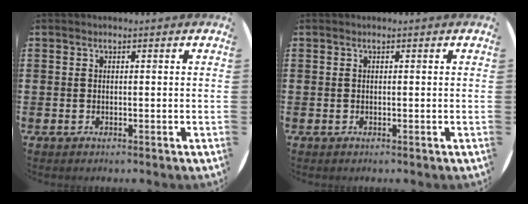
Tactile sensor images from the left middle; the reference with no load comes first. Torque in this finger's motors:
{"motor_torque": [-0.42, 0.01, -0.03, -0.01]}